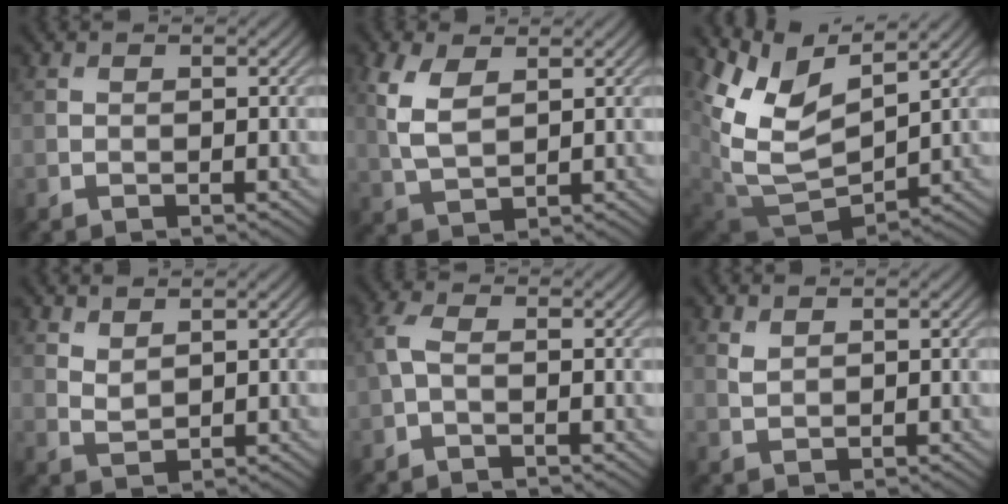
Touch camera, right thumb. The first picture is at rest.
{"total": 5.4, "force": [2.0, 2.8, 4.2], "torque": [-0.112, 0.002, 0.041]}
{"total": 9.8, "force": [5.2, 5.0, 6.7], "torque": [-0.157, -0.007, 0.109]}
{"total": 2.4, "force": [1.9, 0.8, 1.2], "torque": [-0.030, -0.004, 0.046]}
{"total": 2.6, "force": [-0.2, 1.1, 2.4], "torque": [-0.061, 0.007, -0.010]}
{"total": 1.3, "force": [1.0, 0.5, 0.6], "torque": [-0.022, -0.003, 0.026]}